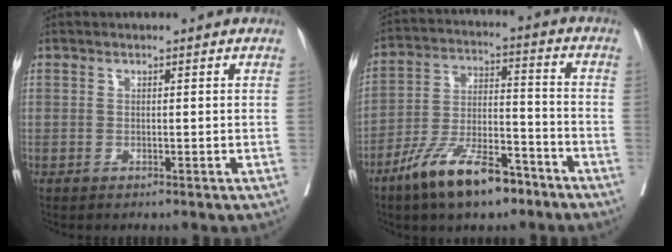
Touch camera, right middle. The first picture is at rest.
{"total": 12.7, "force": [-8.6, 4.0, 8.4], "torque": [-0.156, -0.003, -0.157]}